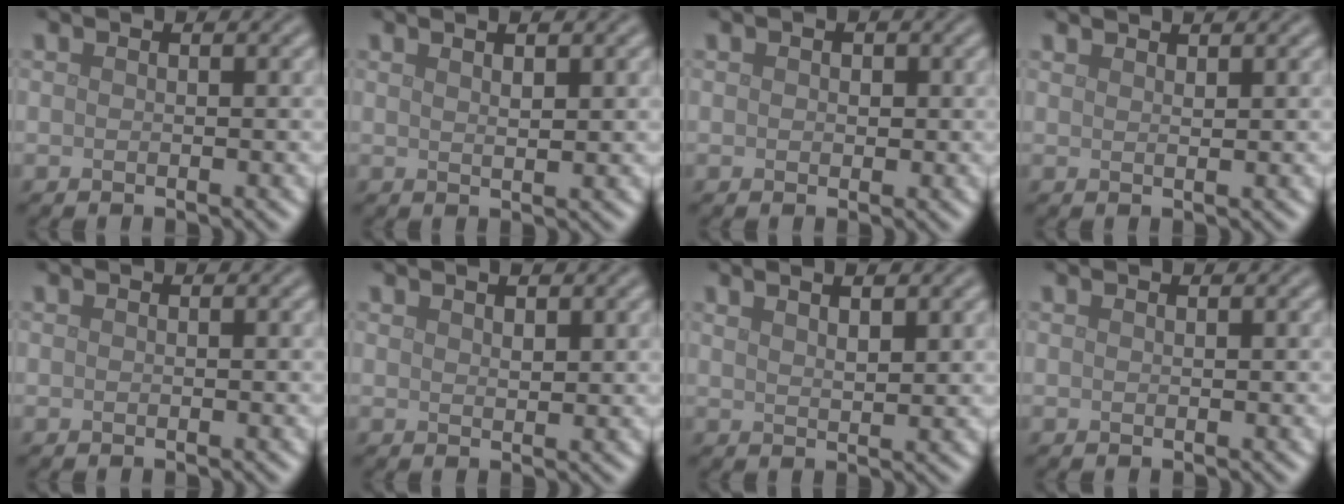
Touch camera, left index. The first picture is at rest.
{"total": 2.4, "force": [1.4, 0.7, 1.9], "torque": [-0.016, 0.004, 0.011]}
{"total": 0.7, "force": [0.2, 0.6, 0.4], "torque": [-0.006, -0.001, 0.000]}
{"total": 1.7, "force": [1.5, 0.3, 0.7], "torque": [-0.004, 0.001, 0.018]}
{"total": 0.0}
{"total": 1.4, "force": [1.0, 0.4, 0.9], "torque": [-0.016, 0.000, 0.019]}
{"total": 3.4, "force": [2.2, 1.0, 2.4], "torque": [-0.016, 0.006, 0.019]}
{"total": 0.0}